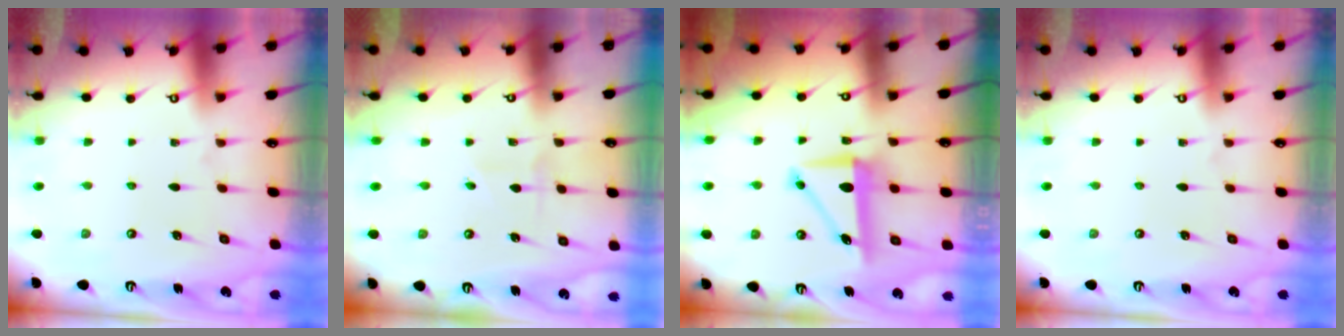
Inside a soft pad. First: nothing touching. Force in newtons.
{"total": 1.6, "press": 1.5, "slide": 0.7}
{"total": 8.1, "press": 7.8, "slide": 2.2}
{"total": 0.0}